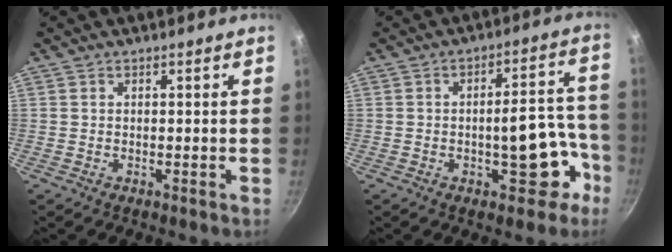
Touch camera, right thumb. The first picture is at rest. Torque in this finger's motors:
{"motor_torque": [2.62, 2.26, 2.03, -0.74, 0.42]}